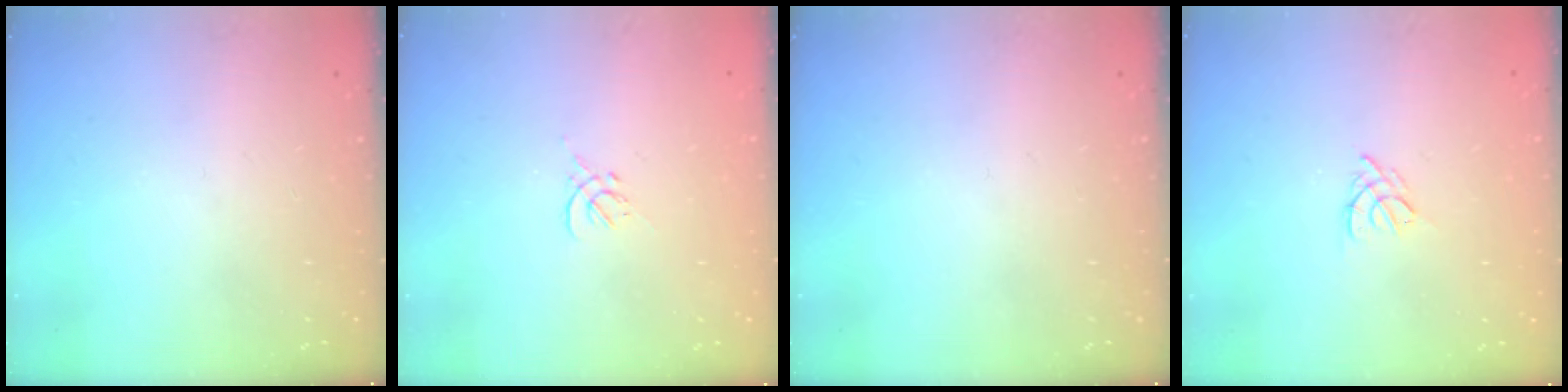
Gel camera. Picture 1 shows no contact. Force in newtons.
{"total": 0.0}
{"total": 0.0}
{"total": 3.6, "press": 3.5, "slide": 0.7}